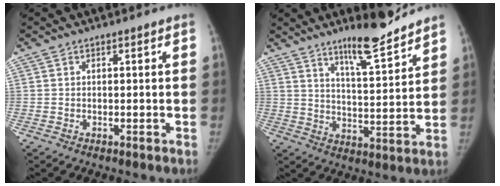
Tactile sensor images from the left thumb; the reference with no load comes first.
{"total": 11.1, "force": [8.9, 1.5, 6.4], "torque": [-0.086, -0.069, 0.147]}